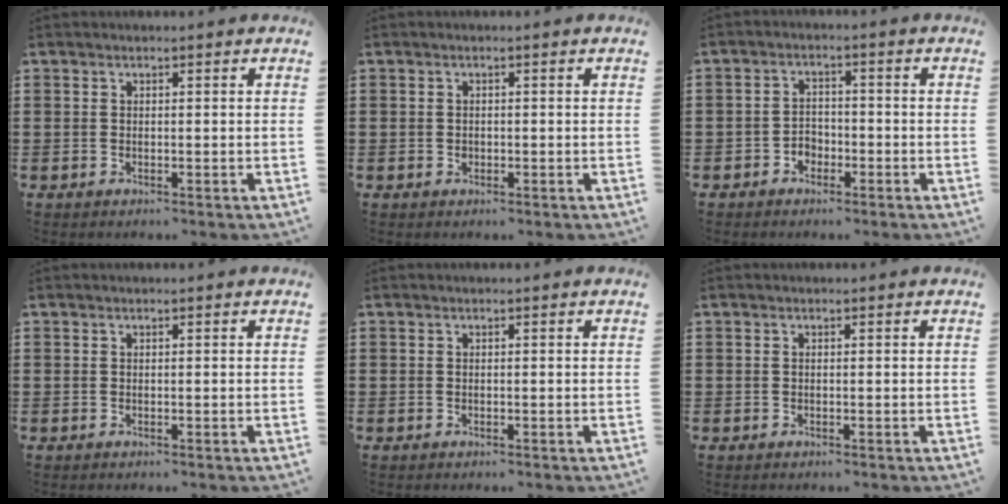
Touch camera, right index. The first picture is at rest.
{"total": 0.7, "force": [0.0, 0.6, 0.3], "torque": [-0.007, 0.003, -0.001]}
{"total": 2.6, "force": [-1.7, 1.9, 0.7], "torque": [-0.020, 0.004, -0.037]}
{"total": 0.0}
{"total": 0.0}
{"total": 0.0}